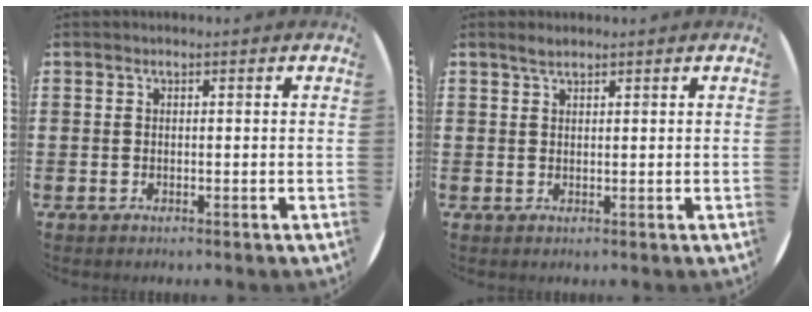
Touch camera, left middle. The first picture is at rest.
{"total": 1.4, "force": [1.2, 0.4, 0.6], "torque": [-0.012, 0.004, 0.021]}